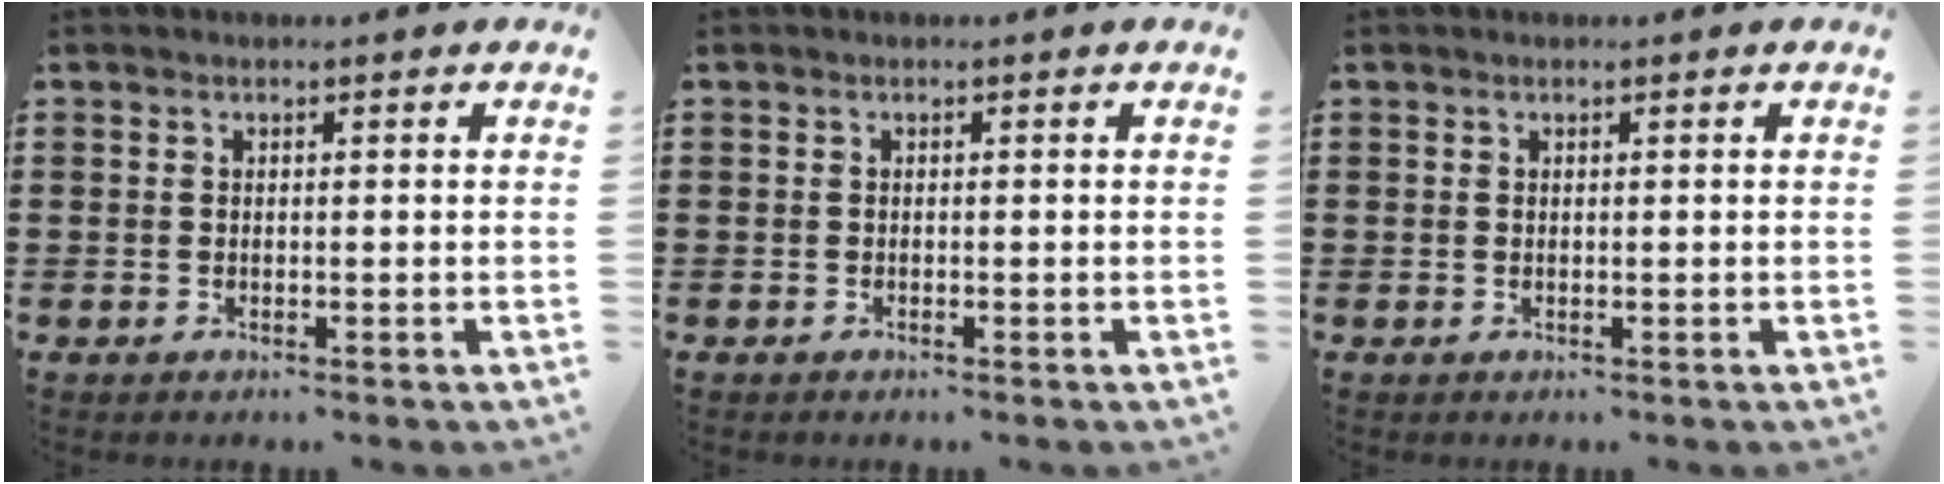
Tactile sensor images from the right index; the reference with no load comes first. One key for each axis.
{"total": 0.0}
{"total": 0.0}